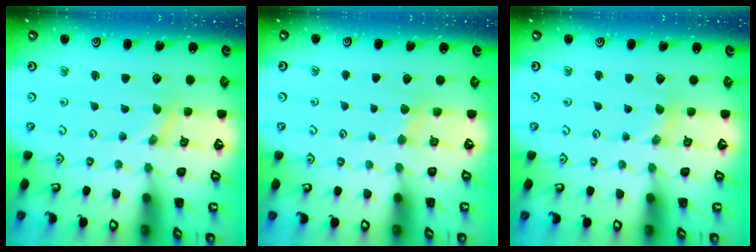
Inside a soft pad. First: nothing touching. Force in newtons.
{"total": 2.8, "press": 2.8, "slide": 0.3}
{"total": 1.0, "press": 1.0, "slide": 0.2}